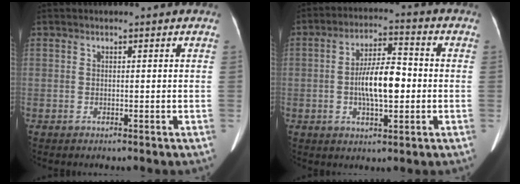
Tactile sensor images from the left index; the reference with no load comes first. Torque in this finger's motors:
{"motor_torque": [1.60, 0.14, 0.73, 0.21]}